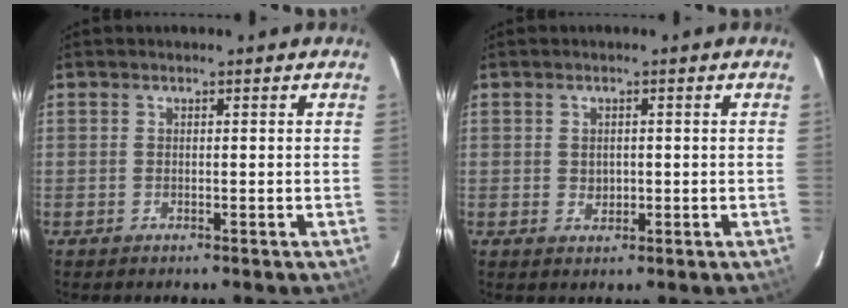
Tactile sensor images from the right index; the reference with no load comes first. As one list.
[{"total": 2.1, "force": [0.0, 1.7, 1.2], "torque": [-0.017, 0.003, 0.003]}]